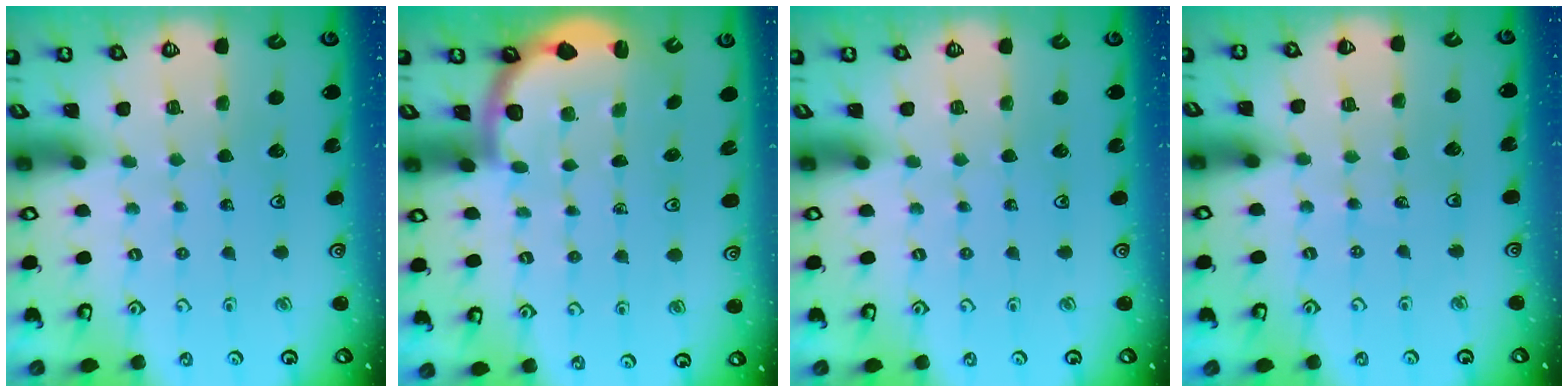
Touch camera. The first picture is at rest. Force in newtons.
{"total": 2.6, "press": 2.5, "slide": 0.6}
{"total": 0.0}
{"total": 3.2, "press": 2.4, "slide": 2.2}